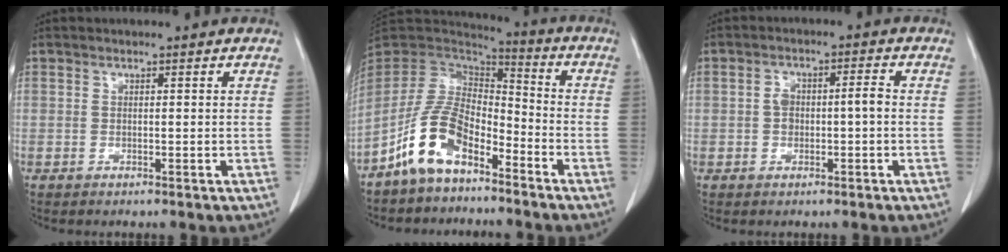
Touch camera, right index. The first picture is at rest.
{"total": 11.5, "force": [-7.1, 5.3, 7.3], "torque": [-0.161, 0.018, -0.141]}
{"total": 3.8, "force": [-0.5, 1.5, 3.4], "torque": [-0.066, 0.019, -0.007]}